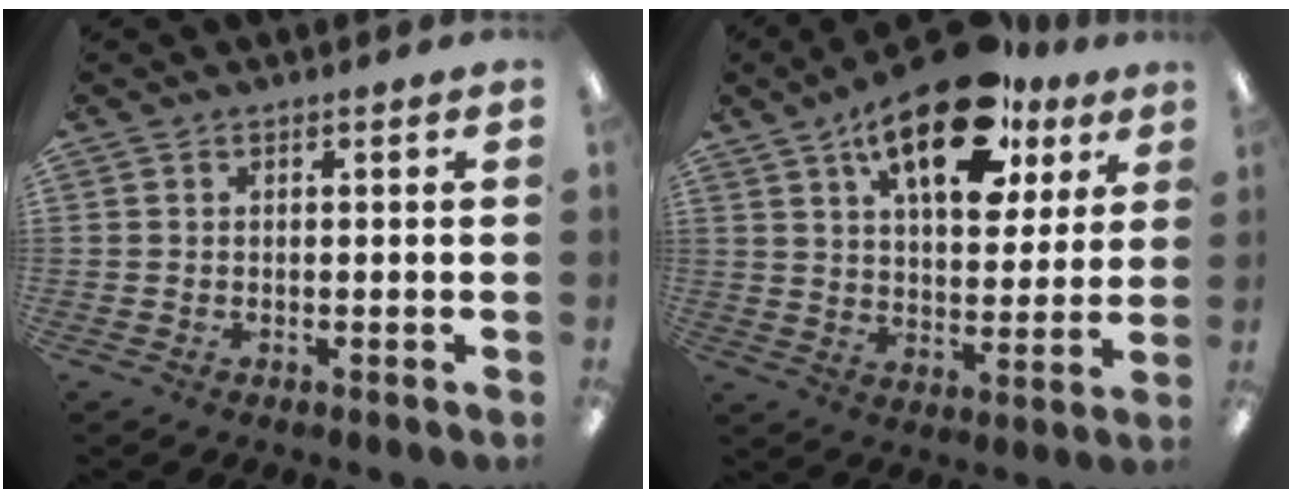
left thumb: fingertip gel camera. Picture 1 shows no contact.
{"total": 19.5, "force": [12.0, 8.6, 12.8], "torque": [-0.200, -0.052, 0.197]}